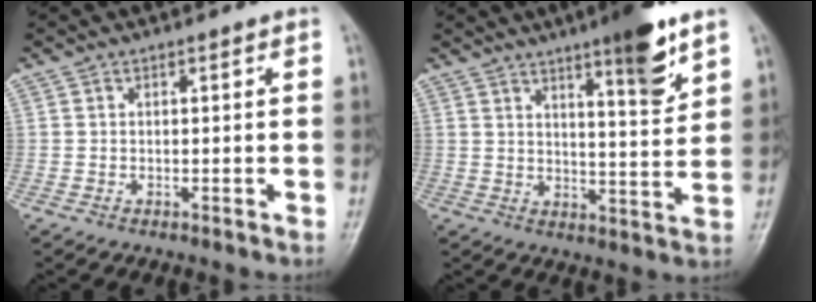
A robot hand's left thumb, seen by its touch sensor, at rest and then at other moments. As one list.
[{"total": 10.7, "force": [6.7, 1.8, 8.1], "torque": [-0.103, -0.044, 0.098]}]